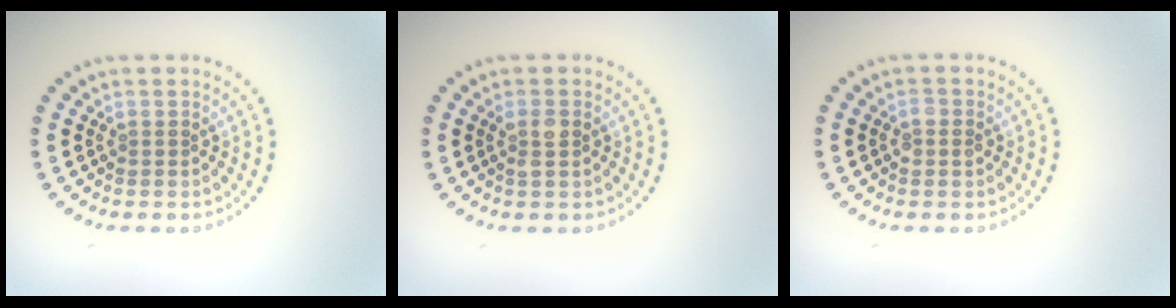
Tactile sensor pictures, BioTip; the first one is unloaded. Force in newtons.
{"total": 1.4, "press": 1.3, "slide": 0.5}
{"total": 1.1, "press": 1.1, "slide": 0.0}